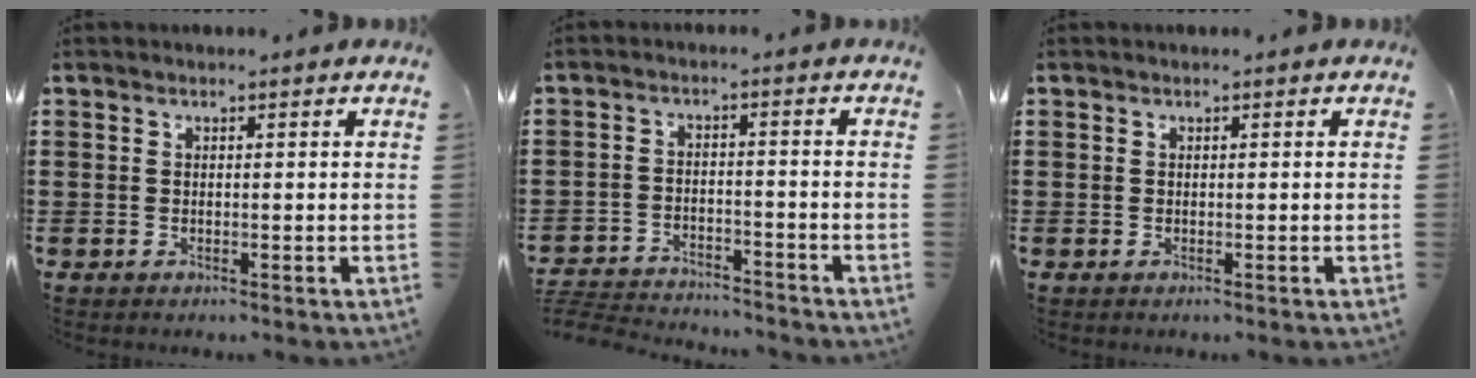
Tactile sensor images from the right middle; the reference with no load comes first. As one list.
[{"total": 4.0, "force": [-4.0, 0.3, 0.5], "torque": [-0.021, -0.001, -0.087]}, {"total": 0.0}]